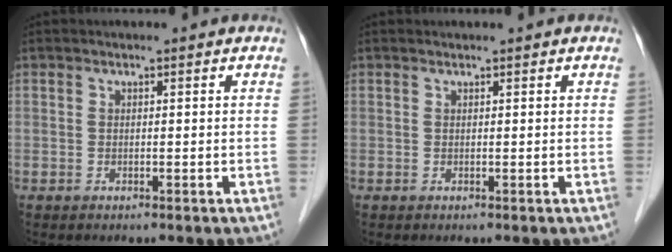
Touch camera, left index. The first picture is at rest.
{"total": 0.0}